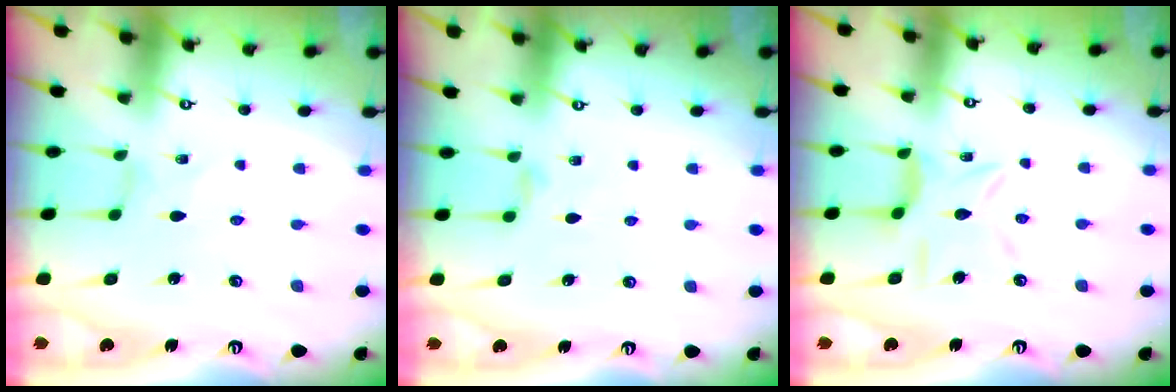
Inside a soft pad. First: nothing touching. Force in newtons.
{"total": 3.6, "press": 3.6, "slide": 0.6}
{"total": 7.2, "press": 7.2, "slide": 0.6}